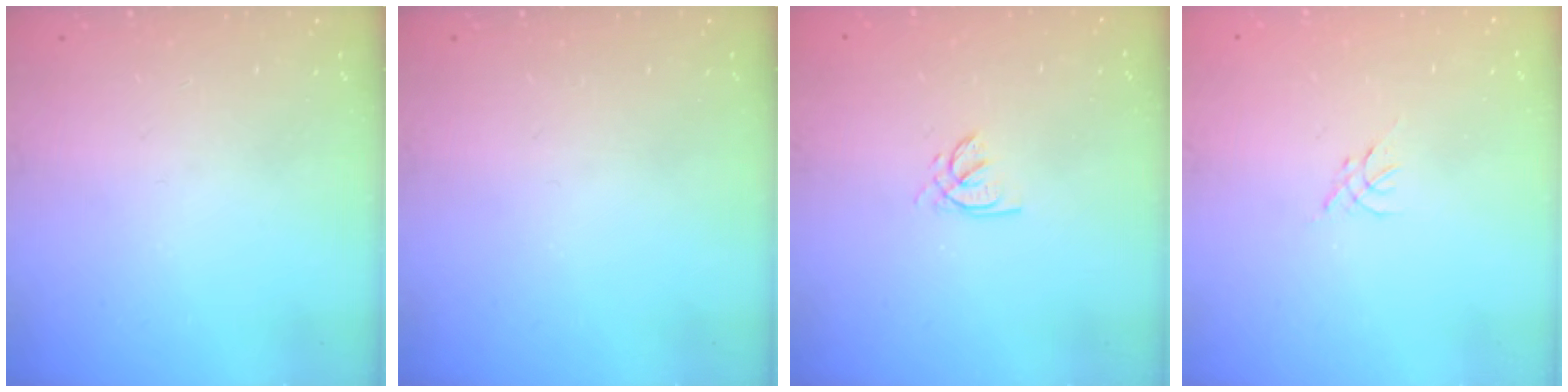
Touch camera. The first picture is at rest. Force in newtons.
{"total": 0.0}
{"total": 1.4, "press": 1.4, "slide": 0.2}
{"total": 0.0}